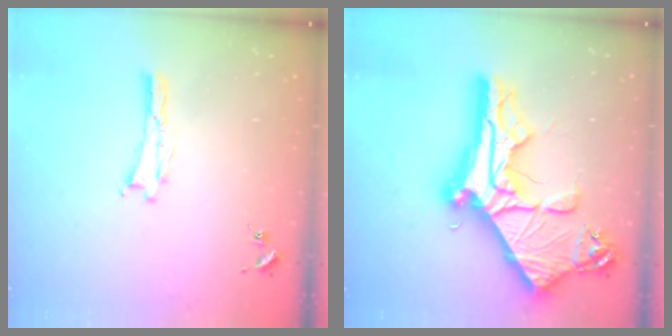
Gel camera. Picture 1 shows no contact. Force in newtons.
{"total": 16.9, "press": 16.8, "slide": 1.7}